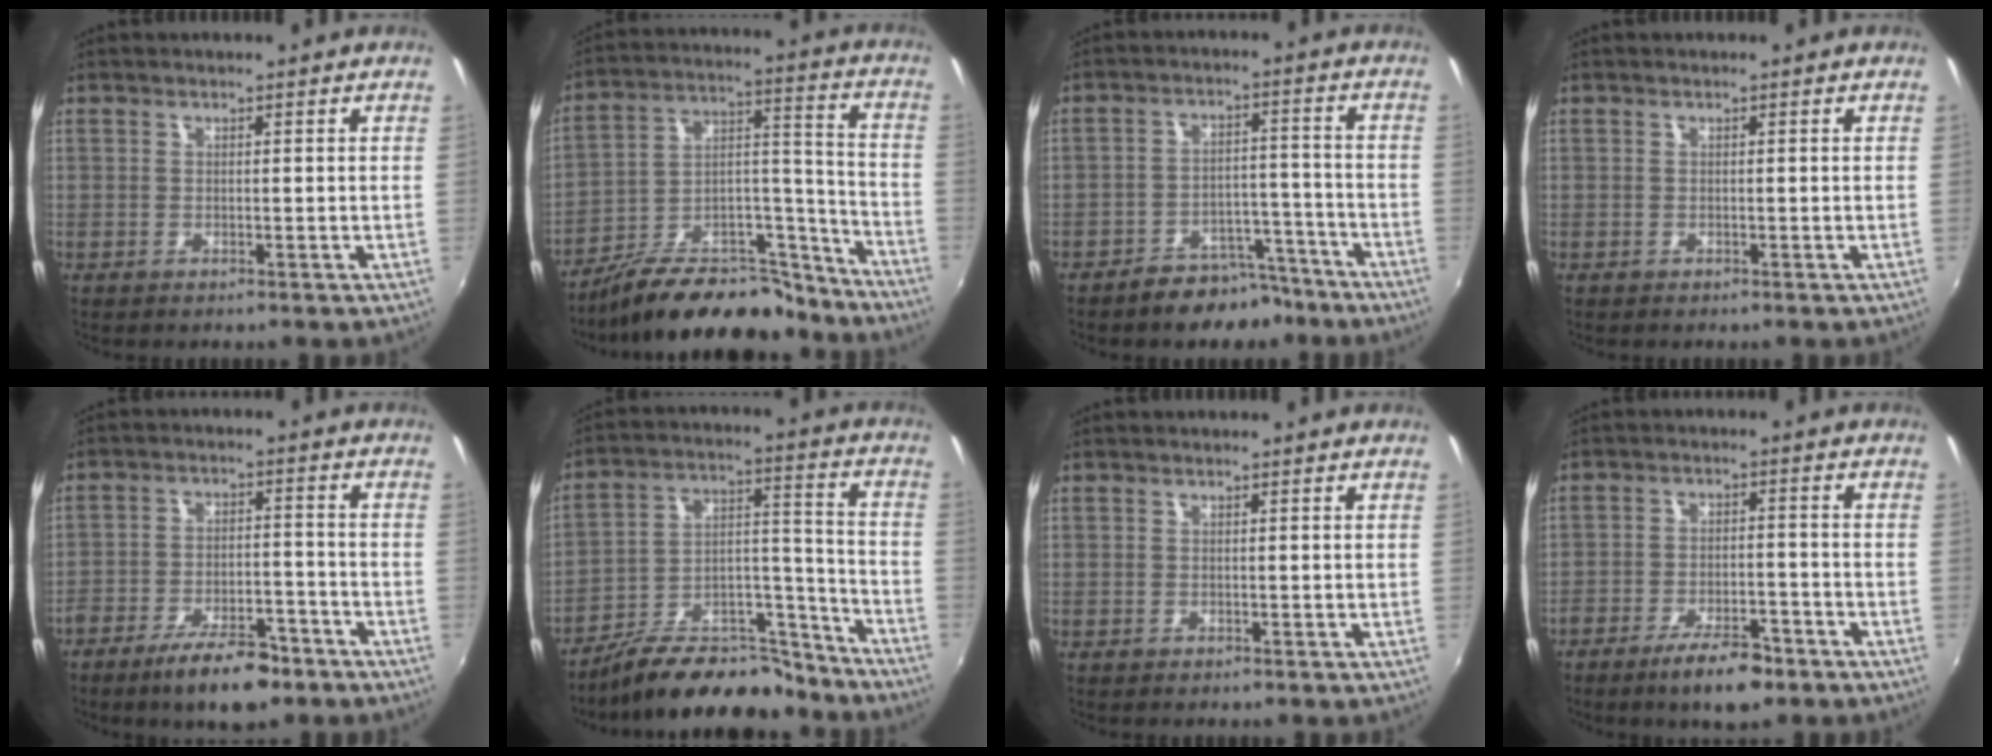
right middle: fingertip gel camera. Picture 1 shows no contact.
{"total": 22.7, "force": [-18.6, 8.0, 10.2], "torque": [-0.169, 0.038, -0.274]}
{"total": 9.4, "force": [-7.6, 4.5, 3.1], "torque": [-0.055, 0.026, -0.096]}
{"total": 0.0}
{"total": 11.1, "force": [-8.2, 3.6, 6.5], "torque": [-0.133, -0.007, -0.128]}
{"total": 20.4, "force": [-17.0, 6.9, 9.0], "torque": [-0.149, 0.030, -0.253]}
{"total": 0.0}
{"total": 8.3, "force": [-6.0, 2.5, 5.2], "torque": [-0.111, -0.006, -0.098]}